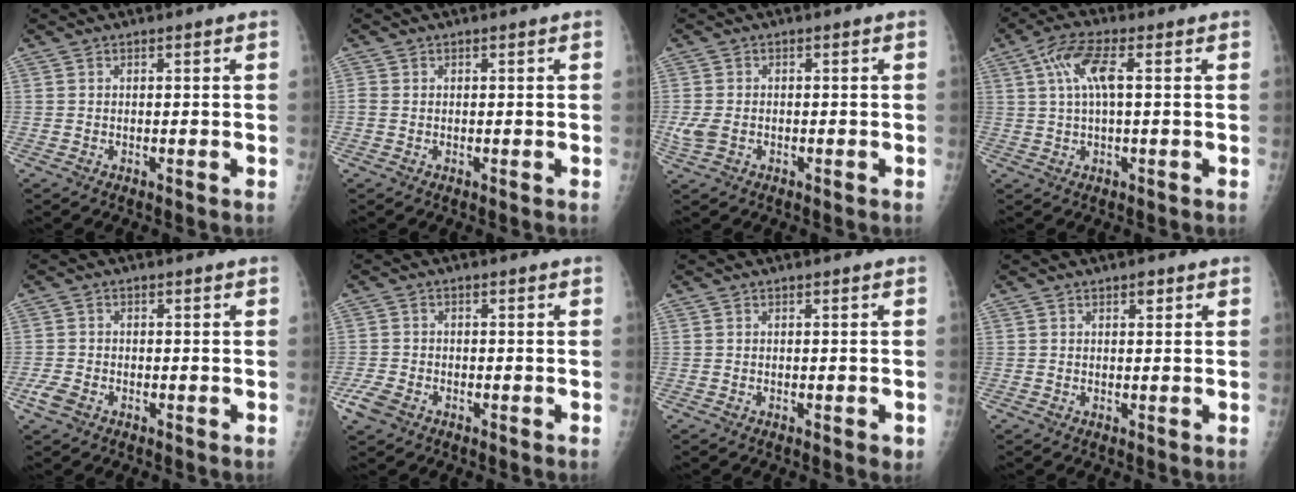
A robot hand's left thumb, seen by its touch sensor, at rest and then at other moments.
{"total": 0.9, "force": [0.0, 0.7, 0.6], "torque": [-0.014, -0.001, -0.001]}
{"total": 3.1, "force": [-0.8, 2.2, 1.9], "torque": [-0.050, 0.003, -0.014]}
{"total": 7.1, "force": [1.8, 2.0, 6.5], "torque": [-0.148, 0.019, 0.034]}
{"total": 2.8, "force": [-1.5, 1.8, 1.6], "torque": [-0.038, 0.002, -0.028]}
{"total": 3.9, "force": [-2.2, 2.5, 2.1], "torque": [-0.050, 0.005, -0.039]}
{"total": 1.1, "force": [-0.4, 0.5, 0.9], "torque": [-0.009, -0.002, -0.004]}
{"total": 1.1, "force": [0.6, 0.5, 0.7], "torque": [-0.006, -0.001, 0.008]}